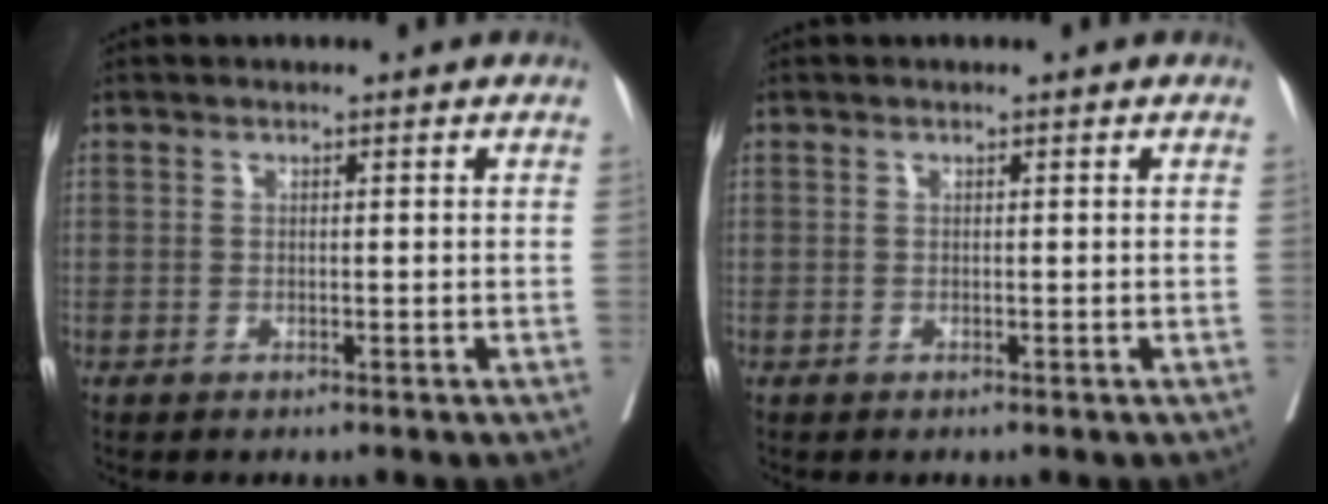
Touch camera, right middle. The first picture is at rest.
{"total": 0.0}